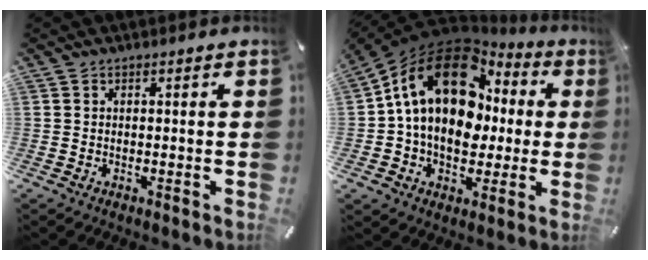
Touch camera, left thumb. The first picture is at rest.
{"total": 19.3, "force": [3.6, 14.4, 12.4], "torque": [-0.230, -0.015, 0.060]}